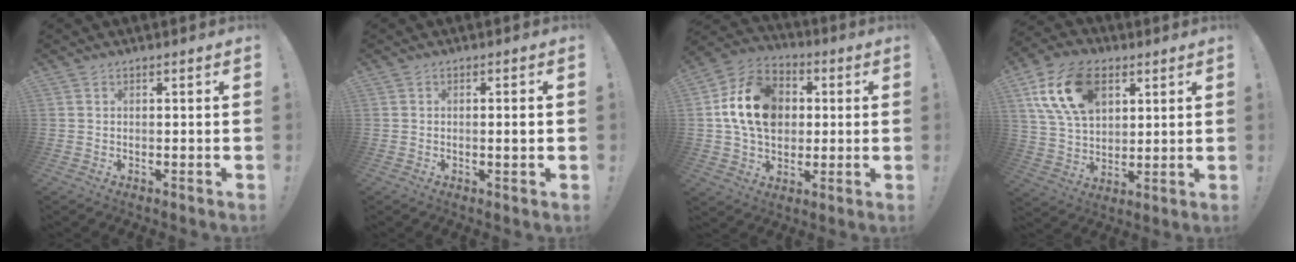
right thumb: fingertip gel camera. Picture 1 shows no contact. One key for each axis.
{"total": 2.1, "fx": -0.3, "fy": 0.1, "fz": 2.1, "tx": -0.036, "ty": 0.002, "tz": -0.007}
{"total": 17.5, "fx": 2.5, "fy": 13.5, "fz": 10.9, "tx": -0.183, "ty": 0.010, "tz": 0.055}
{"total": 18.3, "fx": 7.8, "fy": 11.8, "fz": 11.6, "tx": -0.214, "ty": -0.016, "tz": 0.148}